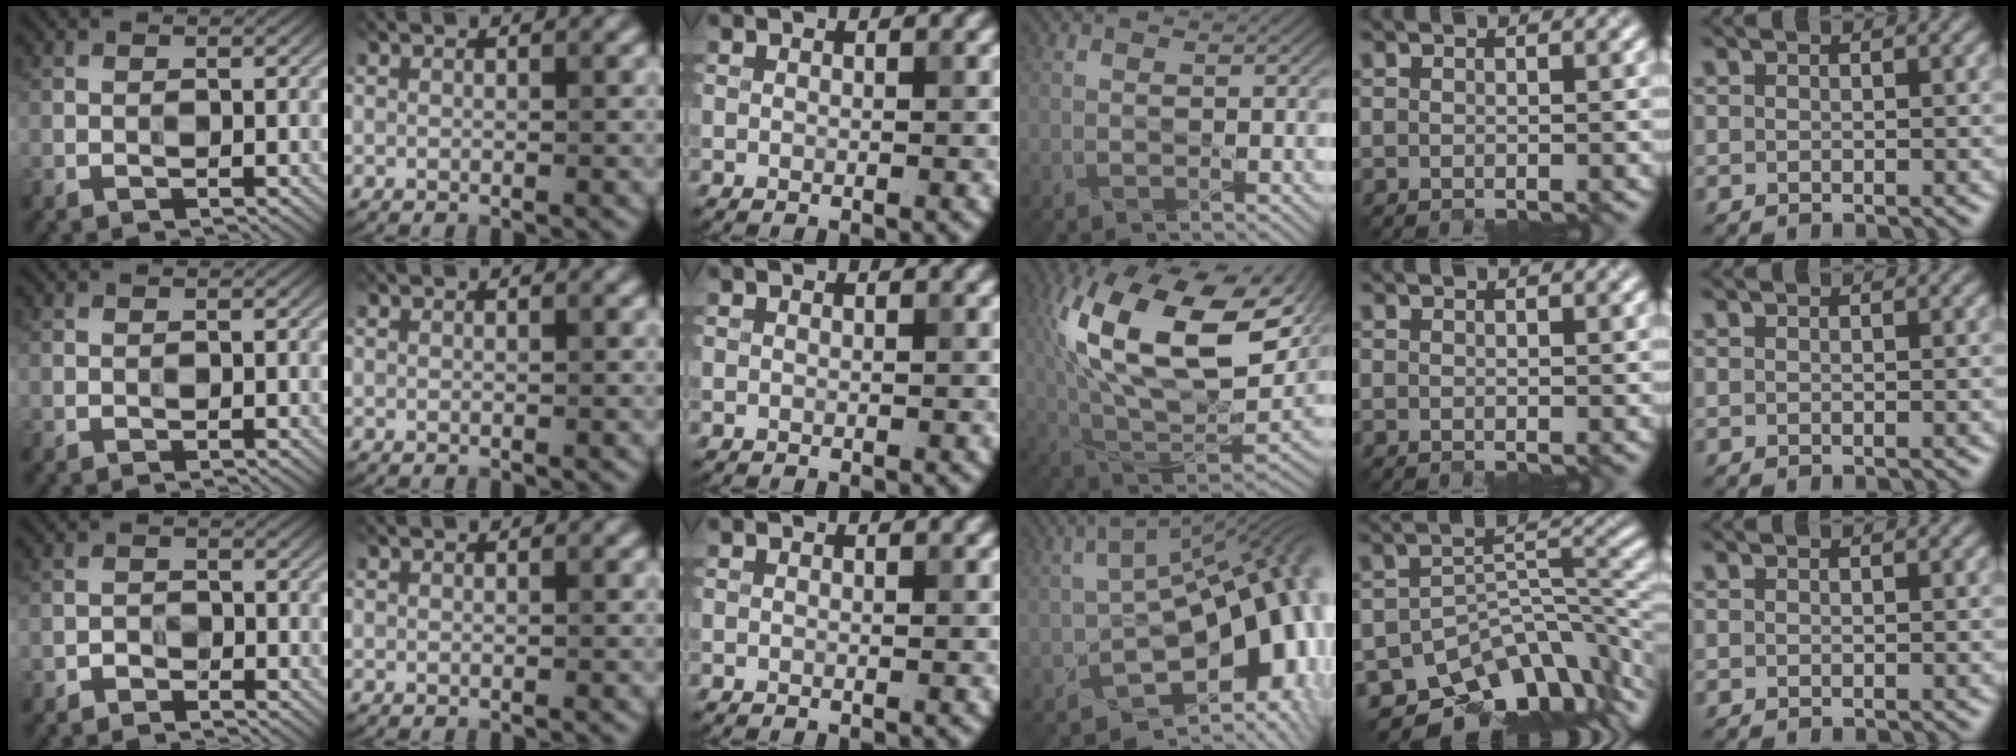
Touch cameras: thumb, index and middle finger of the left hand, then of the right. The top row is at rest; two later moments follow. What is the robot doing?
{"motion": "close", "object": "stapler"}